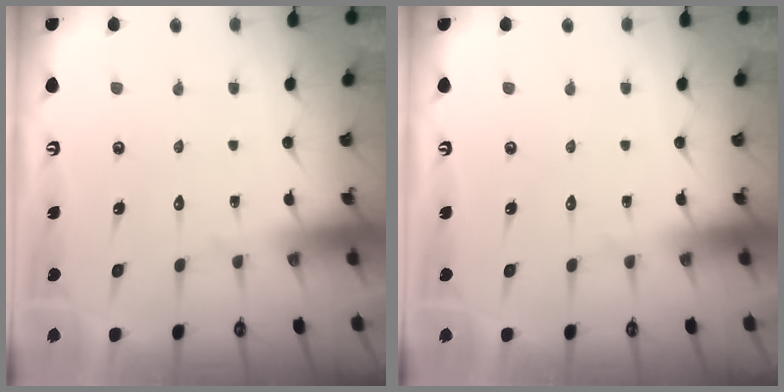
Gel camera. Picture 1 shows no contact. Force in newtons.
{"total": 0.0}